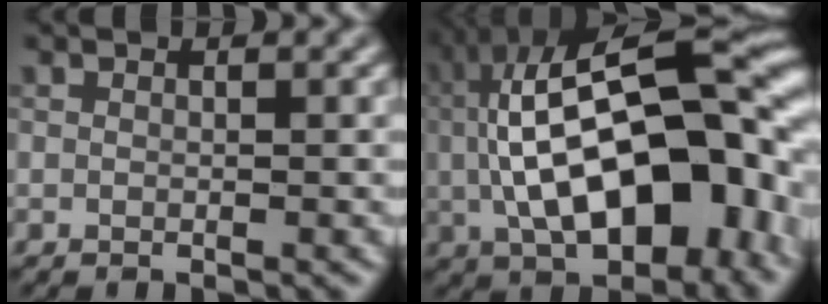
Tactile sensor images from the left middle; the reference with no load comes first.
{"total": 16.4, "force": [-1.4, 7.7, 14.4], "torque": [-0.209, 0.025, -0.030]}